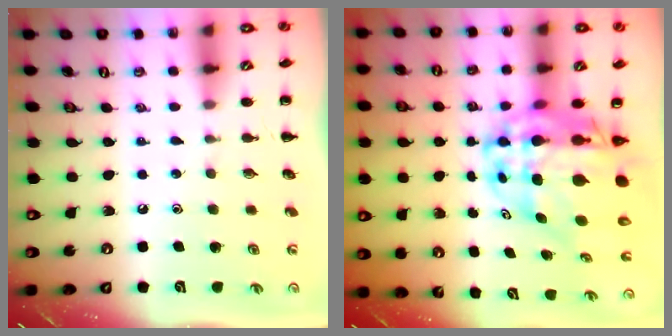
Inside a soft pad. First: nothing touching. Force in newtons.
{"total": 15.8, "press": 15.1, "slide": 4.7}